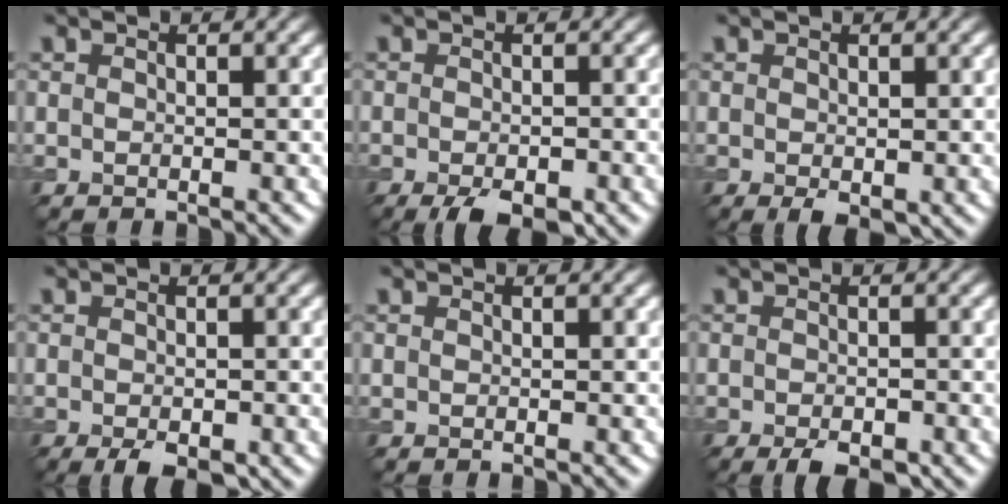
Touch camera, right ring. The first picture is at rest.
{"total": 4.3, "force": [-2.6, 1.6, 3.1], "torque": [-0.046, -0.006, -0.037]}
{"total": 1.7, "force": [-0.4, 0.9, 1.4], "torque": [-0.023, -0.008, -0.003]}
{"total": 3.1, "force": [-1.6, 1.3, 2.4], "torque": [-0.036, -0.007, -0.020]}
{"total": 0.0}
{"total": 3.4, "force": [-2.0, 1.3, 2.4], "torque": [-0.036, -0.006, -0.028]}